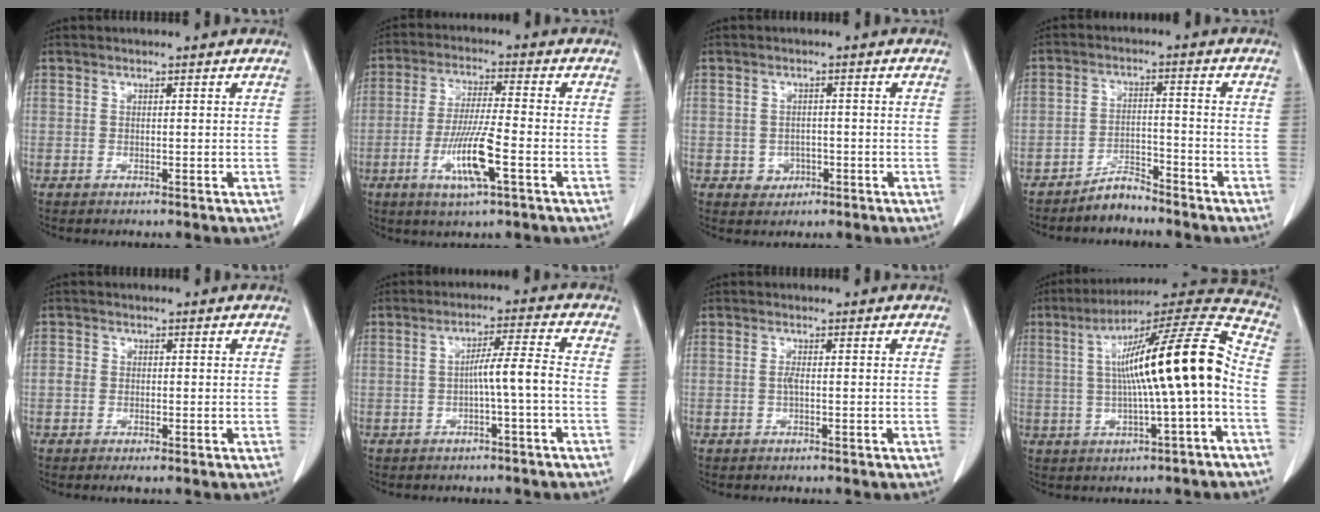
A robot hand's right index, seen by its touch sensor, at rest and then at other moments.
{"total": 9.3, "force": [-3.4, 0.6, 8.7], "torque": [-0.170, -0.013, -0.065]}
{"total": 2.6, "force": [-0.9, 2.3, 1.0], "torque": [-0.010, 0.005, -0.005]}
{"total": 3.8, "force": [-3.6, 1.1, 0.7], "torque": [-0.006, -0.003, -0.065]}
{"total": 2.1, "force": [-0.5, 1.4, 1.4], "torque": [-0.027, 0.002, -0.007]}
{"total": 4.9, "force": [-1.3, -0.6, 4.7], "torque": [-0.077, 0.013, -0.021]}
{"total": 0.9, "force": [-0.1, 0.1, 0.9], "torque": [-0.021, -0.001, -0.004]}
{"total": 17.1, "force": [-0.6, 0.6, 17.1], "torque": [-0.264, 0.034, -0.013]}